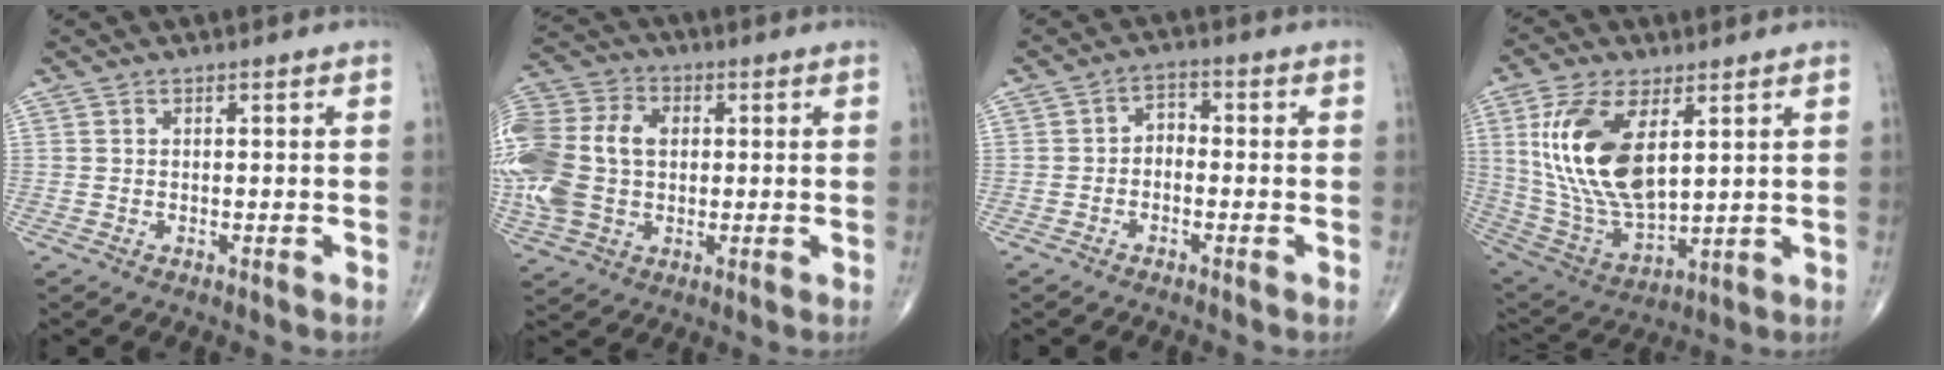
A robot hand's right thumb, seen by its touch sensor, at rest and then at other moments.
{"total": 20.7, "force": [0.7, 14.6, 14.7], "torque": [-0.349, 0.020, 0.020]}
{"total": 3.0, "force": [-0.9, 2.2, 1.9], "torque": [-0.017, 0.021, -0.028]}
{"total": 19.4, "force": [5.2, 9.6, 16.0], "torque": [-0.314, -0.026, 0.110]}